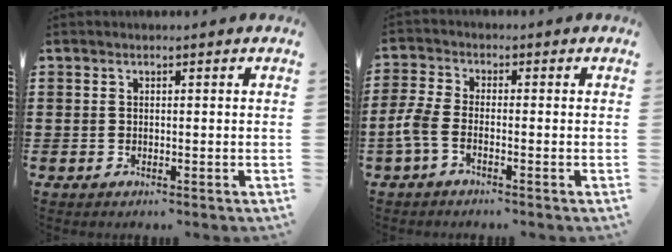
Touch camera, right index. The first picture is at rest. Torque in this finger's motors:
{"motor_torque": [1.09, 1.05, 0.43, 0.11]}